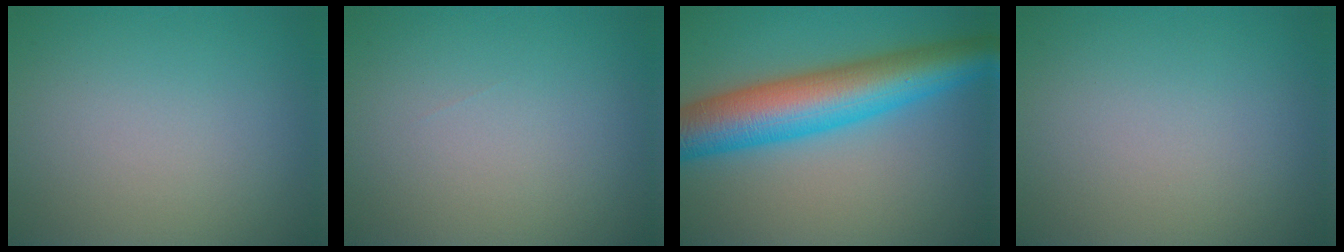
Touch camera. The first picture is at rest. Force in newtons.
{"total": 0.0}
{"total": 10.1, "press": 10.1, "slide": 0.1}
{"total": 0.0}